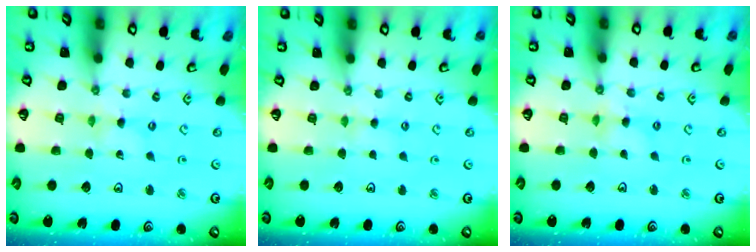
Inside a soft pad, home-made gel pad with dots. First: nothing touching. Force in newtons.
{"total": 2.8, "press": 2.8, "slide": 0.3}
{"total": 2.6, "press": 2.6, "slide": 0.3}